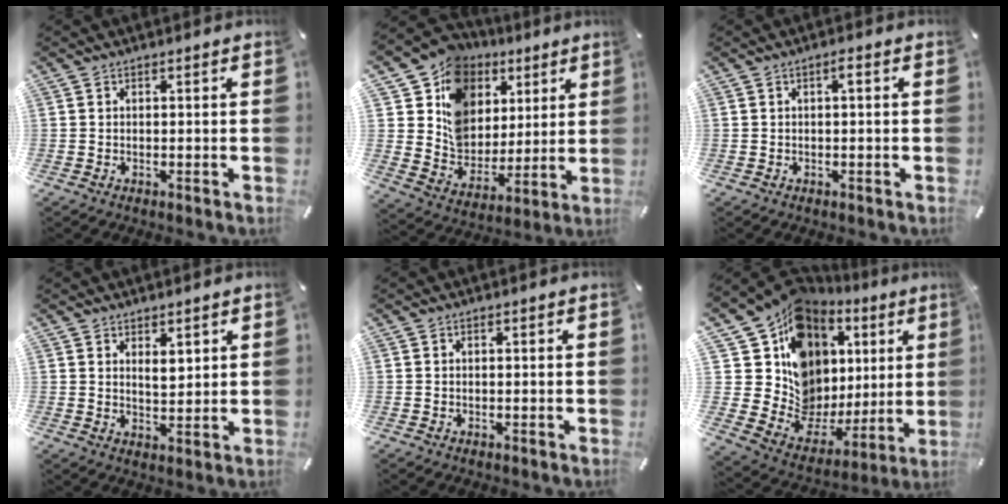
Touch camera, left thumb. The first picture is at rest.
{"total": 14.9, "force": [5.2, 13.2, 4.6], "torque": [-0.079, -0.040, 0.103]}
{"total": 1.3, "force": [0.0, 0.2, 1.3], "torque": [-0.027, 0.003, -0.001]}
{"total": 4.0, "force": [2.5, 2.1, 2.3], "torque": [-0.027, -0.013, 0.041]}
{"total": 0.0}
{"total": 13.9, "force": [6.2, 11.2, 5.5], "torque": [-0.105, -0.095, 0.124]}